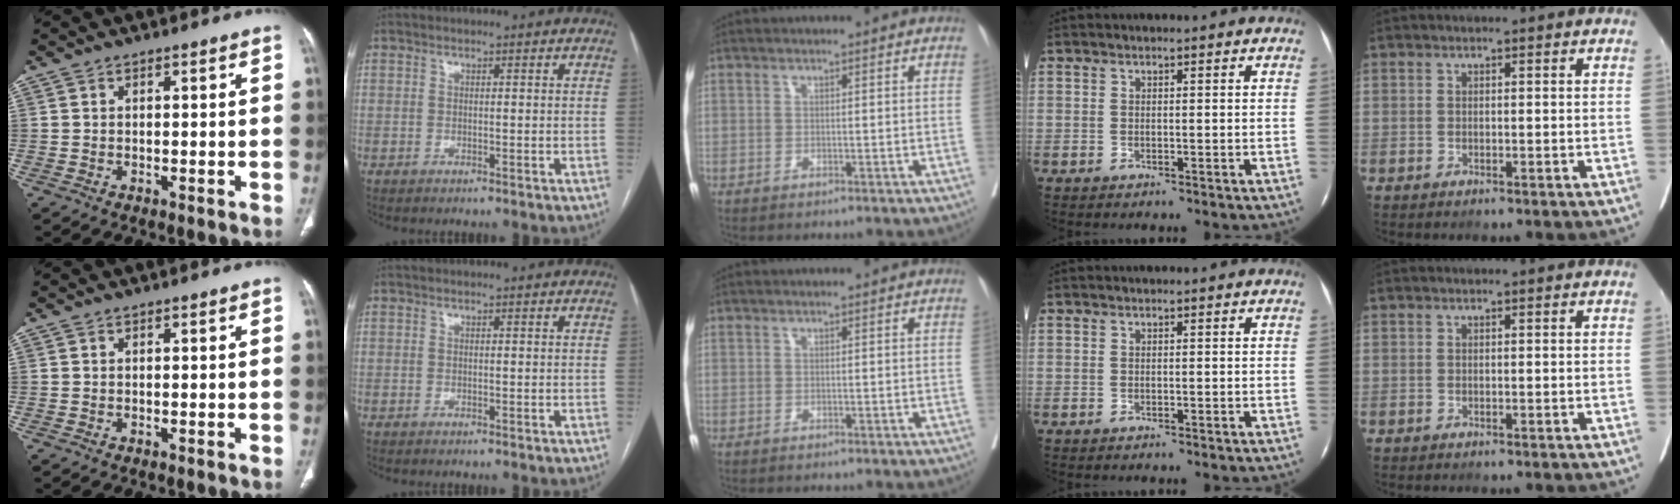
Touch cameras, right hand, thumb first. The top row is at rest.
{}